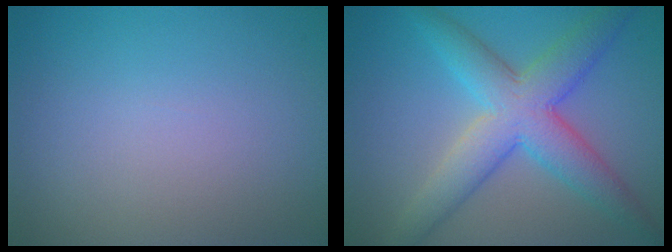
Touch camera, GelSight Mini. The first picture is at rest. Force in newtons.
{"total": 7.1, "press": 7.1, "slide": 0.2}